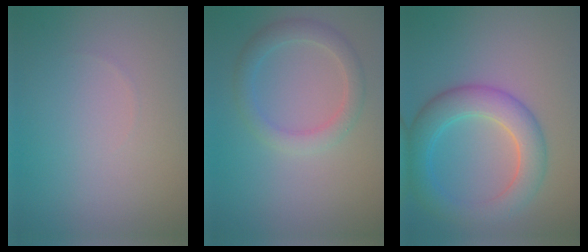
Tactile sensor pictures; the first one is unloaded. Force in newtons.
{"total": 2.7, "press": 2.7, "slide": 0.1}
{"total": 5.7, "press": 5.7, "slide": 0.1}